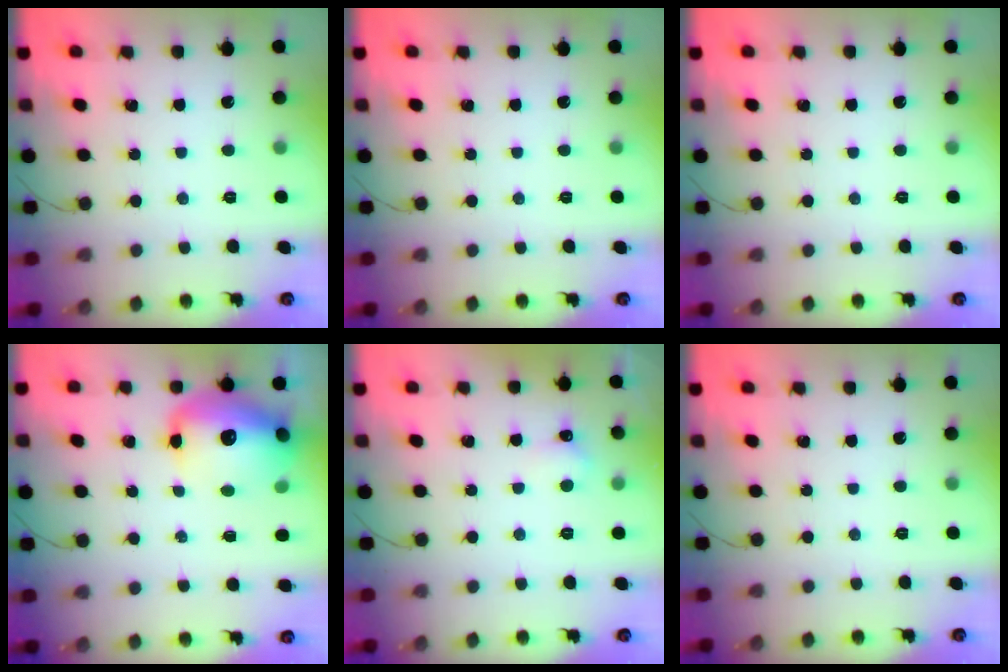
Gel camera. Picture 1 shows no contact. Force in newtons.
{"total": 0.0}
{"total": 0.0}
{"total": 15.0, "press": 14.7, "slide": 3.2}
{"total": 4.1, "press": 3.9, "slide": 1.1}
{"total": 0.0}